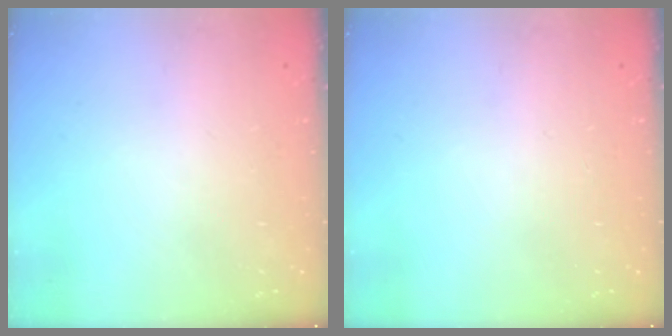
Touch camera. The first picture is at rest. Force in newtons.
{"total": 0.0}